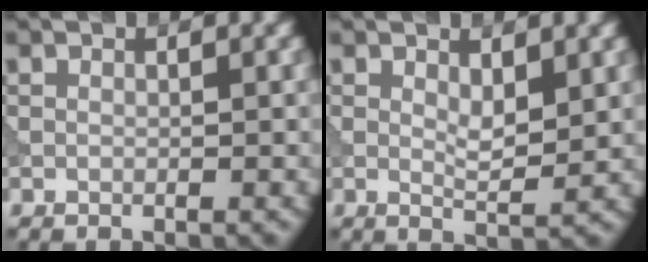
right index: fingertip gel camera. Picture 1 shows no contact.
{"total": 2.2, "force": [0.6, 0.7, 2.0], "torque": [-0.035, -0.007, 0.013]}